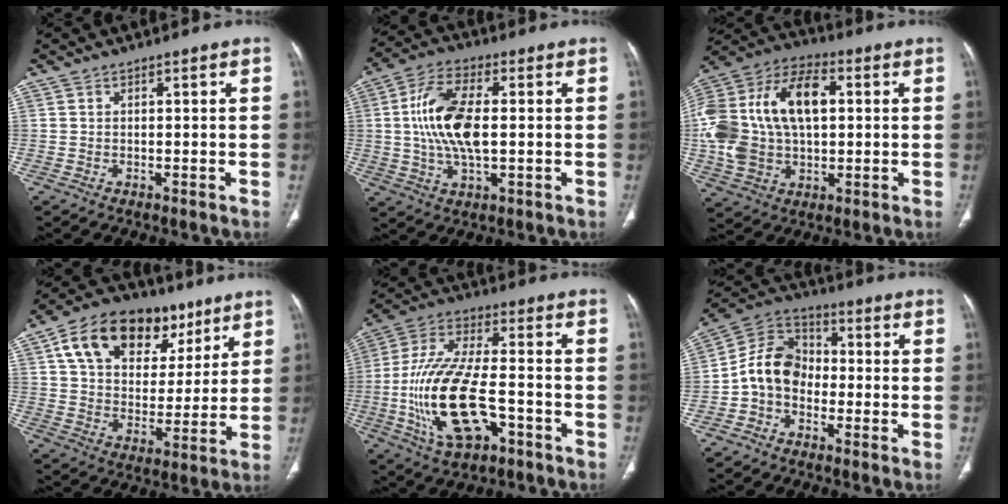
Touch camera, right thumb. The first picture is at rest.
{"total": 13.5, "force": [0.7, 6.1, 12.0], "torque": [-0.246, 0.010, 0.012]}
{"total": 24.2, "force": [2.6, 14.8, 18.9], "torque": [-0.382, 0.021, 0.043]}
{"total": 21.0, "force": [10.5, 13.5, 12.1], "torque": [-0.162, -0.004, 0.171]}
{"total": 19.4, "force": [-5.5, 8.9, 16.4], "torque": [-0.333, 0.028, -0.091]}
{"total": 10.2, "force": [-2.1, 7.9, 6.0], "torque": [-0.097, 0.040, -0.056]}